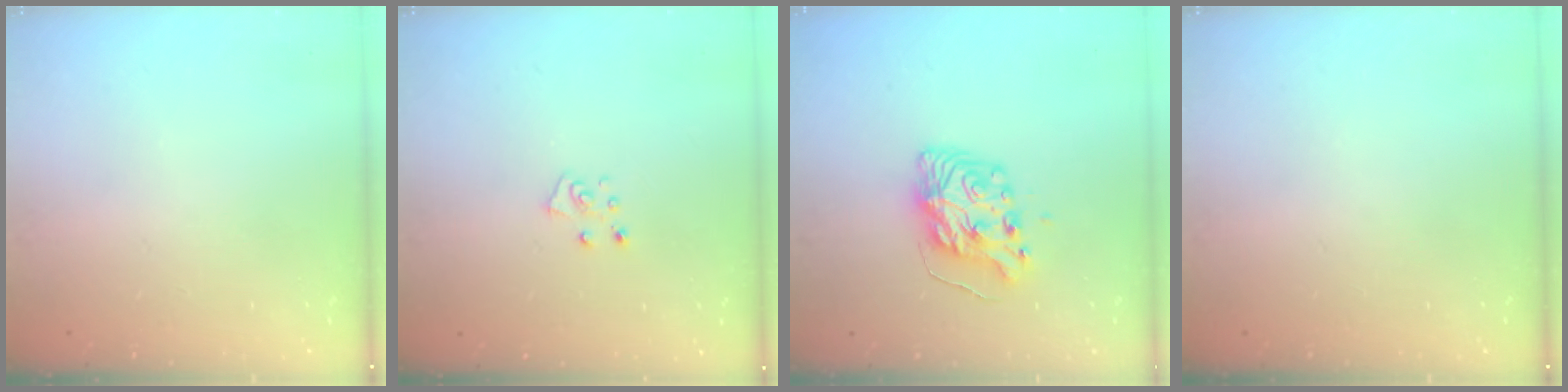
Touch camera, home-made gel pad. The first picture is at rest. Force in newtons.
{"total": 5.7, "press": 5.7, "slide": 0.7}
{"total": 10.1, "press": 10.0, "slide": 1.1}
{"total": 0.0}